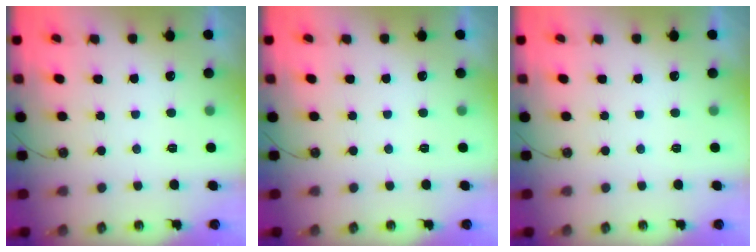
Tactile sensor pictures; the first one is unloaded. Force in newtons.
{"total": 0.0}
{"total": 0.0}